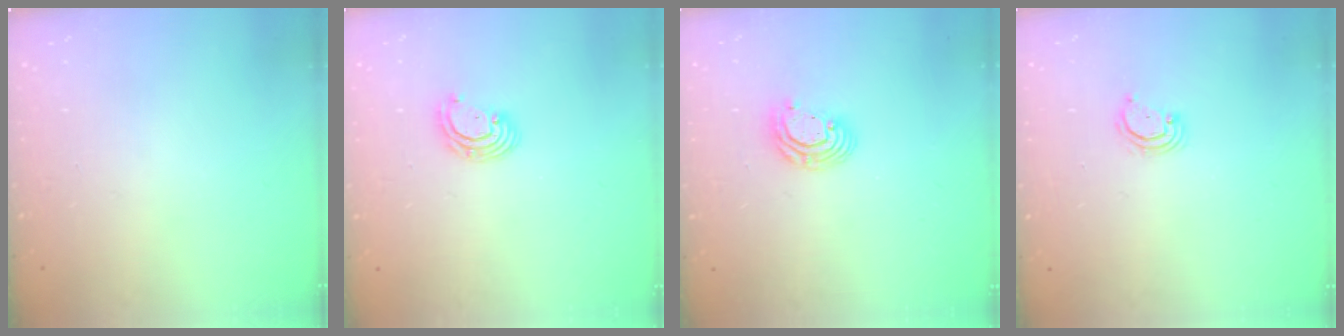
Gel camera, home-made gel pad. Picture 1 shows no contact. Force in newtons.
{"total": 4.5, "press": 4.5, "slide": 0.3}
{"total": 7.6, "press": 7.5, "slide": 1.2}
{"total": 2.9, "press": 2.9, "slide": 0.2}